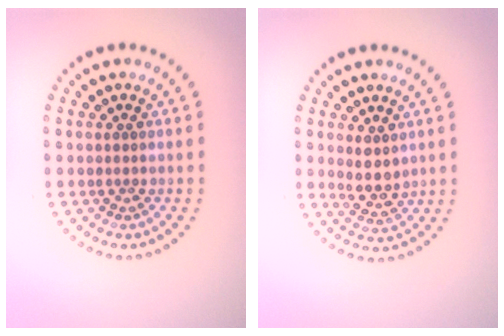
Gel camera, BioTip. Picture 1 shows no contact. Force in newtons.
{"total": 2.5, "press": 2.1, "slide": 1.2}